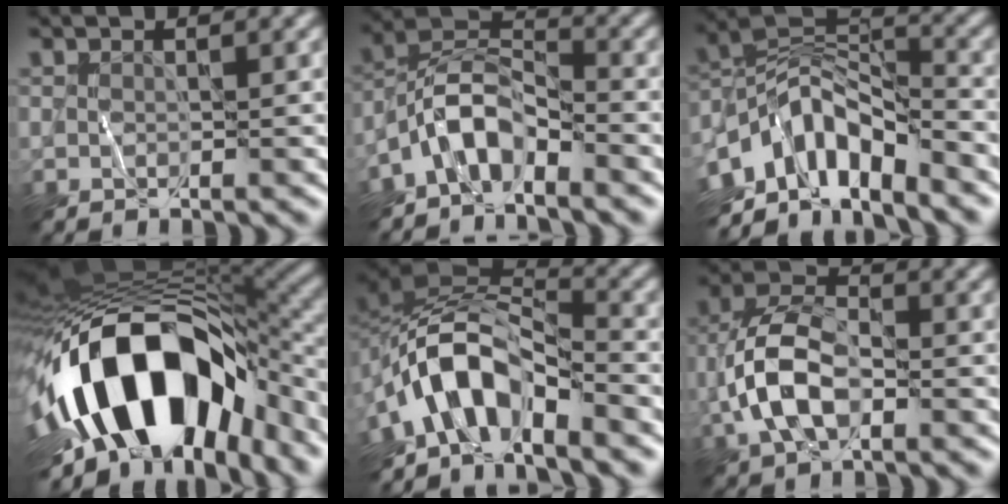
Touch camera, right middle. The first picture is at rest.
{"total": 4.8, "force": [-3.4, 1.9, 2.8], "torque": [-0.045, 0.009, -0.078]}
{"total": 9.4, "force": [-4.9, 4.0, 6.9], "torque": [-0.109, 0.010, -0.104]}
{"total": 16.4, "force": [-4.5, 9.4, 12.7], "torque": [-0.221, 0.006, -0.075]}
{"total": 7.8, "force": [-4.2, 3.7, 5.4], "torque": [-0.078, 0.012, -0.089]}
{"total": 6.1, "force": [-1.7, 3.3, 4.9], "torque": [-0.105, 0.008, -0.040]}